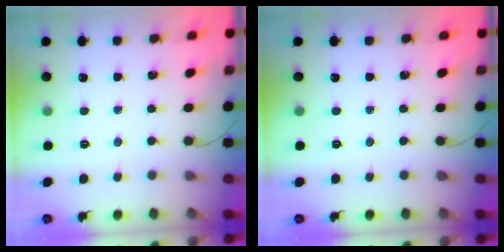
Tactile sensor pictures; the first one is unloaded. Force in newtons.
{"total": 0.0}